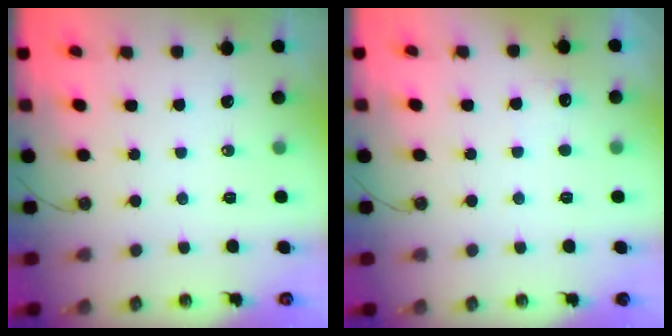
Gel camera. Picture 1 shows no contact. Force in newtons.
{"total": 4.6, "press": 4.4, "slide": 1.2}